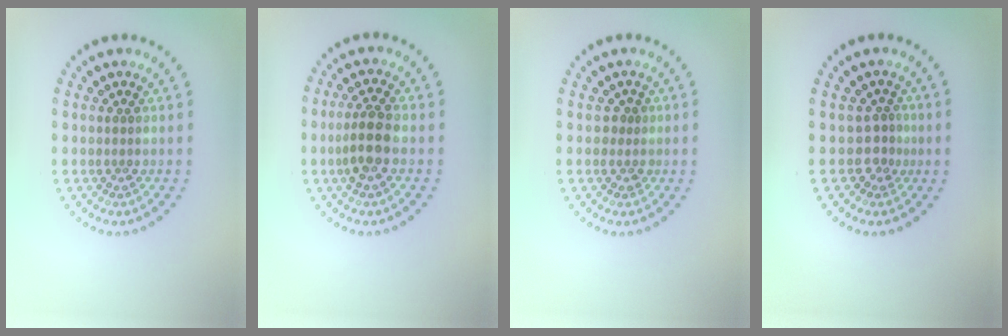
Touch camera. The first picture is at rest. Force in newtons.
{"total": 3.4, "press": 3.3, "slide": 1.1}
{"total": 1.3, "press": 0.9, "slide": 0.9}
{"total": 1.7, "press": 1.1, "slide": 1.3}